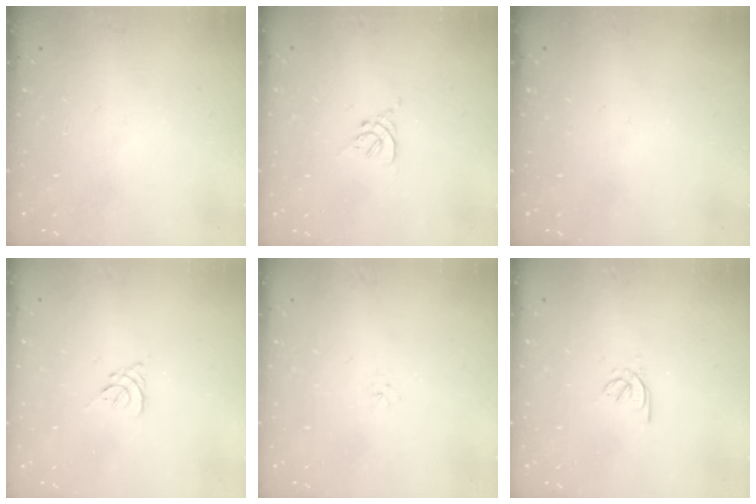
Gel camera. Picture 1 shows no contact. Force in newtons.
{"total": 1.6, "press": 1.5, "slide": 0.6}
{"total": 0.0}
{"total": 1.3, "press": 1.2, "slide": 0.6}
{"total": 1.6, "press": 1.6, "slide": 0.2}
{"total": 1.7, "press": 1.6, "slide": 0.5}